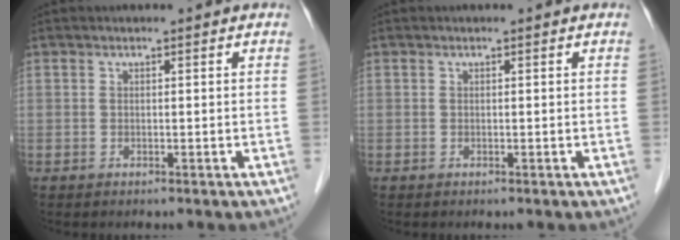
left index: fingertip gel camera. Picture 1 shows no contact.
{"total": 0.0}